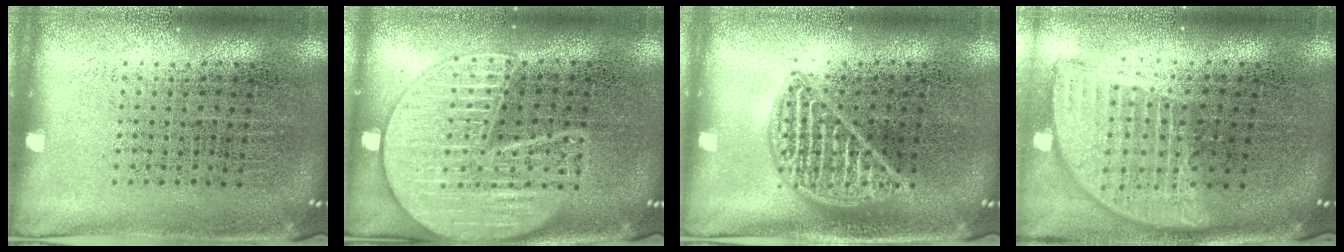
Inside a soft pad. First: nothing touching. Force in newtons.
{"total": 2.7, "press": 2.7, "slide": 0.2}
{"total": 2.2, "press": 2.2, "slide": 0.3}
{"total": 1.9, "press": 1.5, "slide": 1.2}